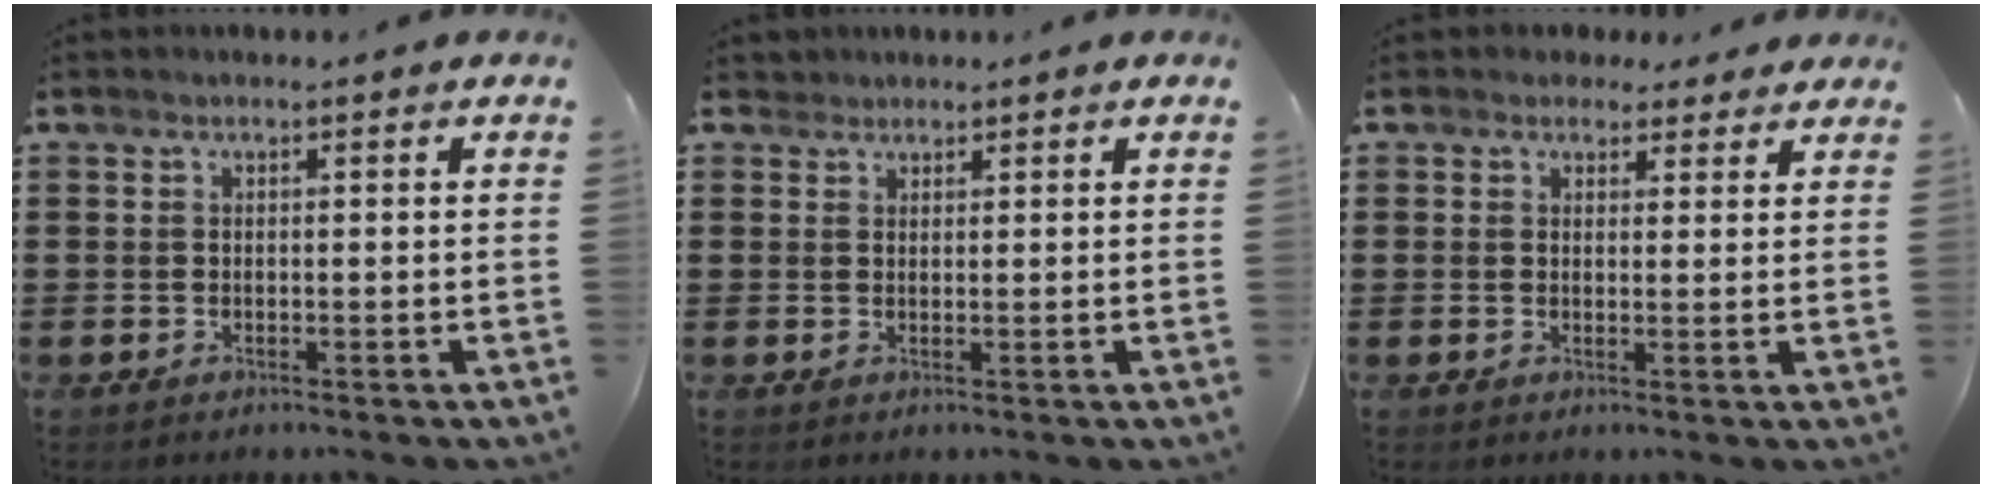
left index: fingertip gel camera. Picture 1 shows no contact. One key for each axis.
{"total": 1.6, "fx": 1.4, "fy": 0.8, "fz": 0.0, "tx": -0.004, "ty": 0.006, "tz": 0.029}
{"total": 2.7, "fx": 2.1, "fy": 1.5, "fz": 0.5, "tx": -0.010, "ty": 0.003, "tz": 0.038}